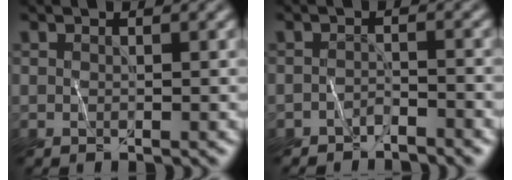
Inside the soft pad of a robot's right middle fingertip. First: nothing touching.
{"total": 1.6, "force": [-1.6, 0.2, 0.2], "torque": [0.000, 0.003, -0.028]}